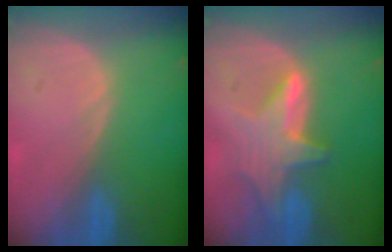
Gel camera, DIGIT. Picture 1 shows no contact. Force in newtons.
{"total": 6.9, "press": 6.5, "slide": 2.4}